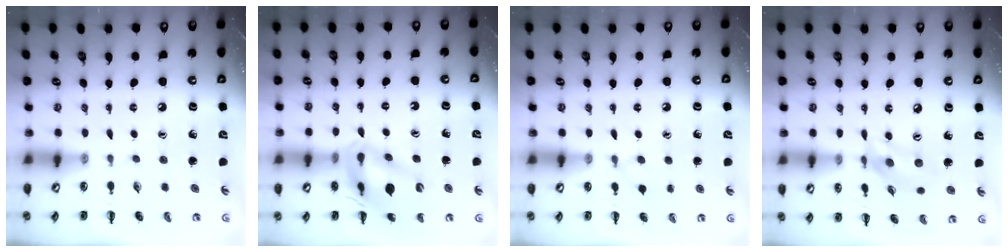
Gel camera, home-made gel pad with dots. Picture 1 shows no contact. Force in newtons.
{"total": 14.9, "press": 14.7, "slide": 2.4}
{"total": 5.7, "press": 5.4, "slide": 1.8}
{"total": 10.0, "press": 9.8, "slide": 1.7}